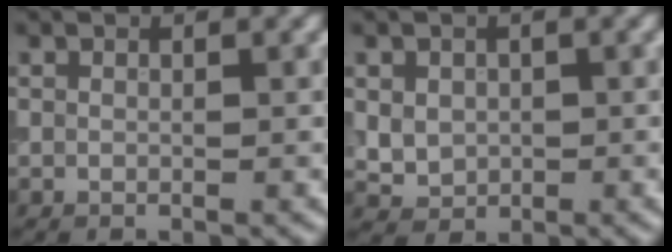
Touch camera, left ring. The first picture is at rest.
{"total": 2.8, "force": [0.2, 2.4, 1.3], "torque": [-0.027, -0.001, 0.009]}